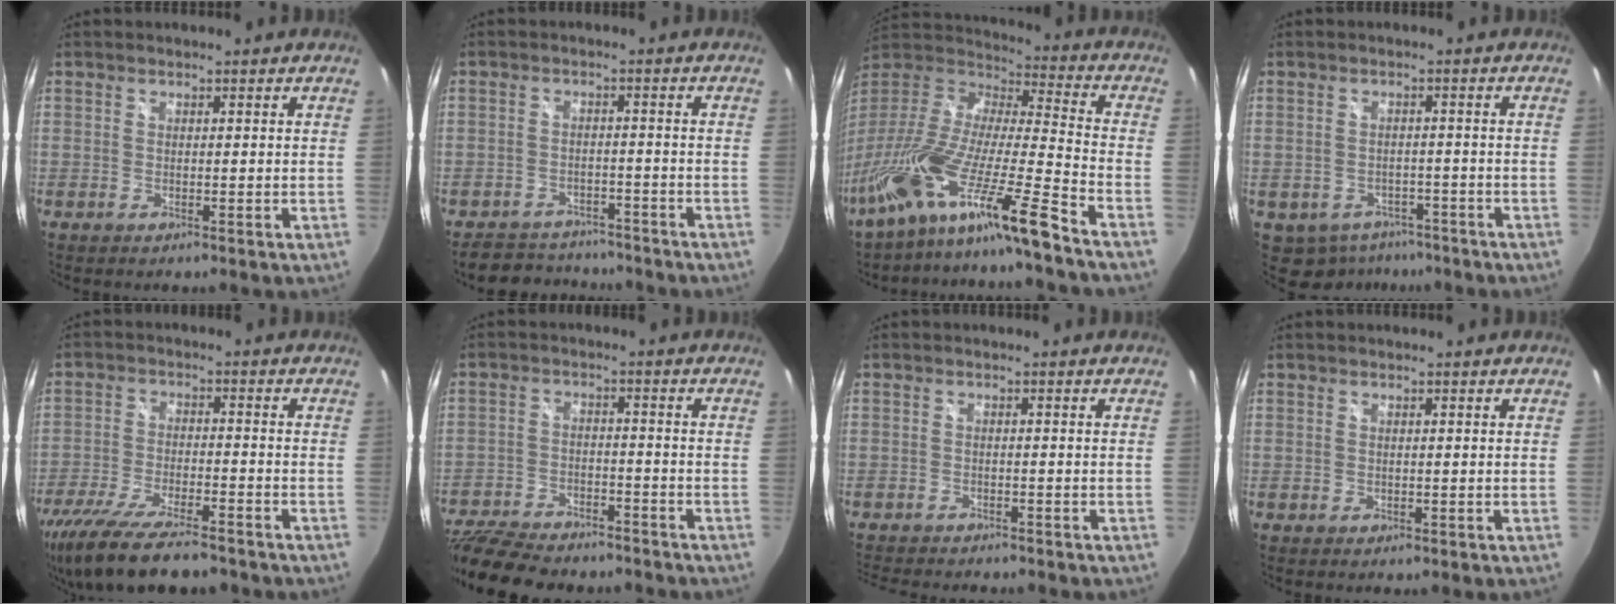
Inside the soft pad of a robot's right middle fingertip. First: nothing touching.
{"total": 7.7, "force": [-7.1, 2.9, 1.1], "torque": [-0.034, 0.017, -0.101]}
{"total": 21.0, "force": [-15.2, -0.4, 14.5], "torque": [-0.246, -0.051, -0.277]}
{"total": 7.0, "force": [-4.7, 4.8, 2.0], "torque": [-0.050, -0.003, -0.055]}
{"total": 18.7, "force": [-15.1, 4.5, 10.2], "torque": [-0.212, -0.046, -0.253]}
{"total": 17.5, "force": [-14.4, 6.1, 7.8], "torque": [-0.181, -0.025, -0.230]}
{"total": 7.0, "force": [-6.5, 1.5, 2.2], "torque": [-0.061, -0.015, -0.103]}
{"total": 0.0}